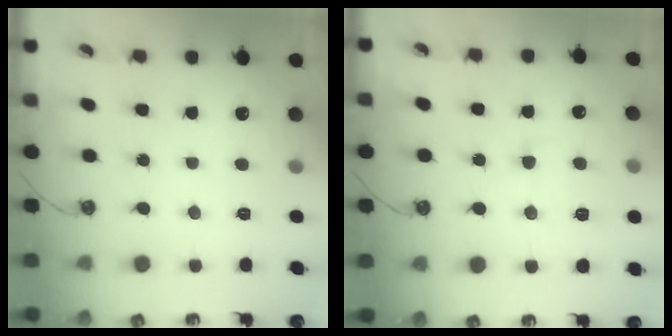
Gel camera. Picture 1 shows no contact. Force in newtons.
{"total": 1.1, "press": 0.4, "slide": 1.0}